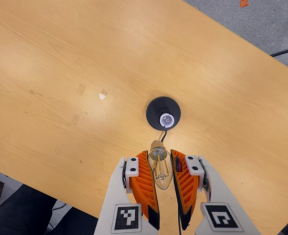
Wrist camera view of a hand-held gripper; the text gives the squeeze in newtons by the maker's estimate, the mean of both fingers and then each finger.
{"total": 21.0, "left": 25.7, "right": 16.4}